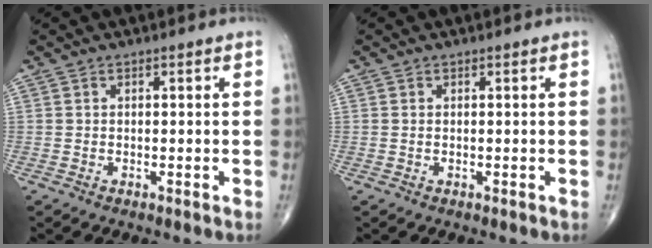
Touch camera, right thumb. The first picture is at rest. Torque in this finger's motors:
{"motor_torque": [-0.17, -0.10, -0.27, 0.07, 0.02]}